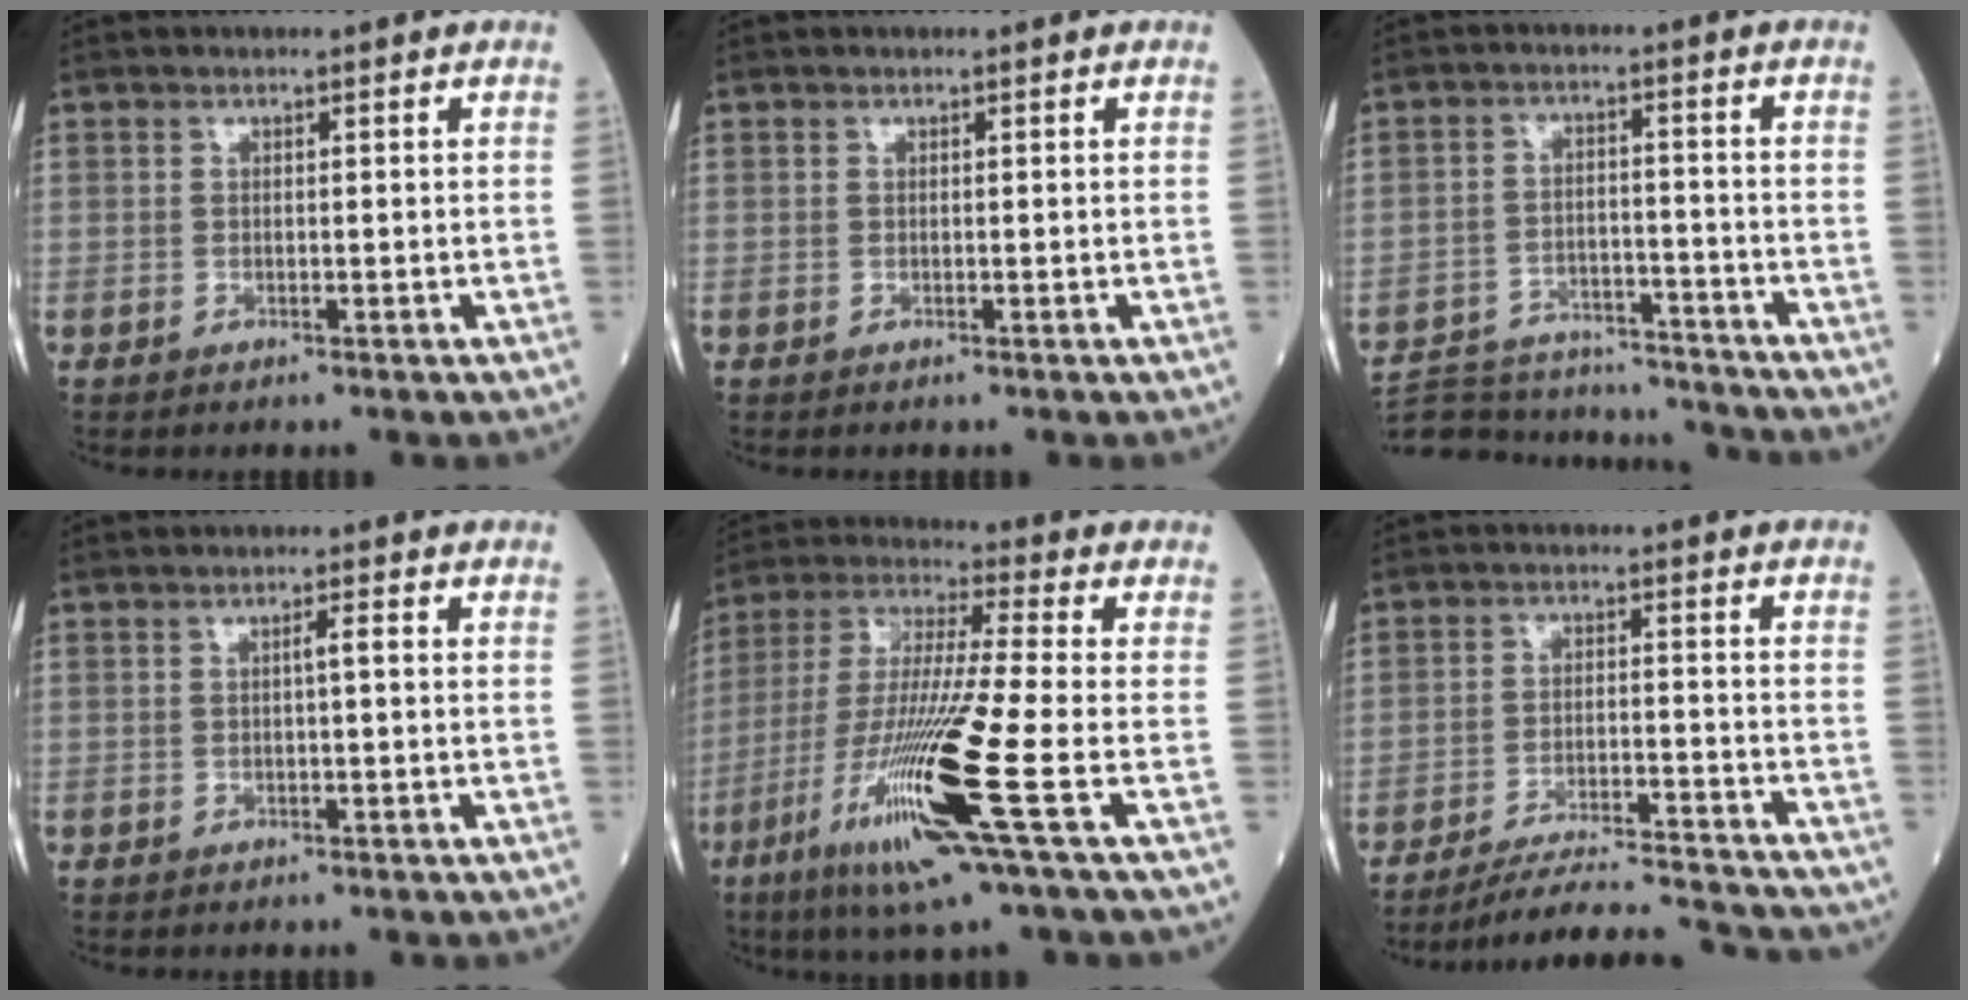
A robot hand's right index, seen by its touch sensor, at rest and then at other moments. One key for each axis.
{"total": 0.0}
{"total": 16.5, "fx": -15.8, "fy": 3.3, "fz": 3.5, "tx": -0.074, "ty": 0.010, "tz": -0.229}
{"total": 1.4, "fx": 0.0, "fy": 0.0, "fz": 1.4, "tx": -0.022, "ty": 0.004, "tz": 0.000}
{"total": 18.4, "fx": -7.1, "fy": -0.6, "fz": 16.9, "tx": -0.362, "ty": -0.033, "tz": -0.140}
{"total": 15.7, "fx": -15.0, "fy": 0.9, "fz": 4.6, "tx": -0.074, "ty": -0.013, "tz": -0.215}